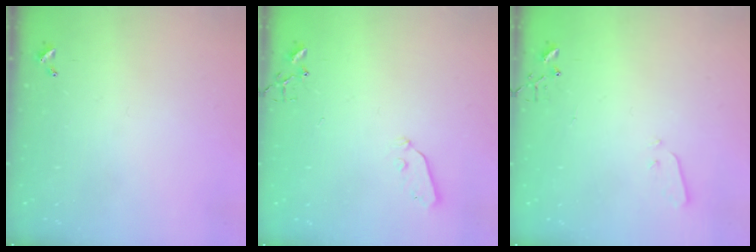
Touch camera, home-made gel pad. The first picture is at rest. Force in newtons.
{"total": 3.3, "press": 3.3, "slide": 0.5}
{"total": 2.9, "press": 2.8, "slide": 0.7}